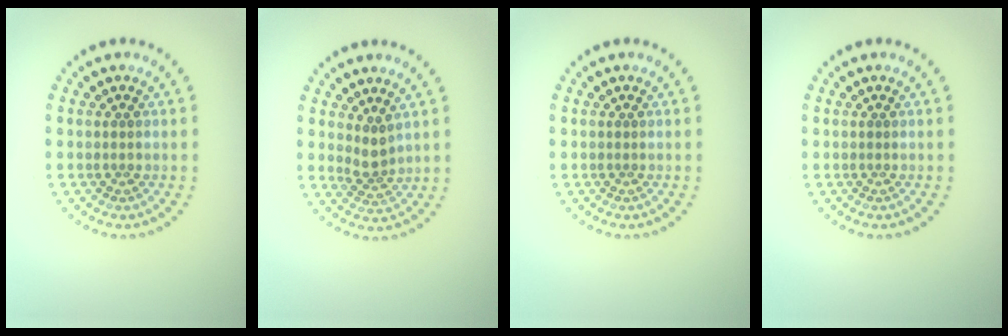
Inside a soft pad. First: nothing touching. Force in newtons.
{"total": 2.0, "press": 1.6, "slide": 1.2}
{"total": 0.0}
{"total": 0.0}